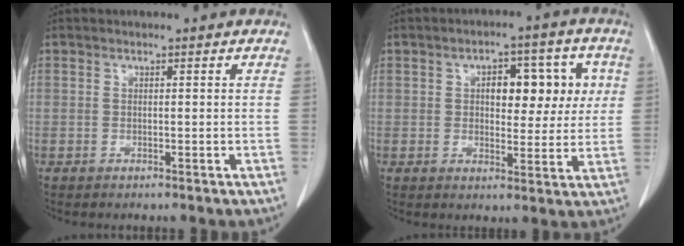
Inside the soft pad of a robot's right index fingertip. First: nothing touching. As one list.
[{"total": 9.2, "force": [2.2, 4.7, 7.6], "torque": [-0.093, 0.028, 0.033]}]